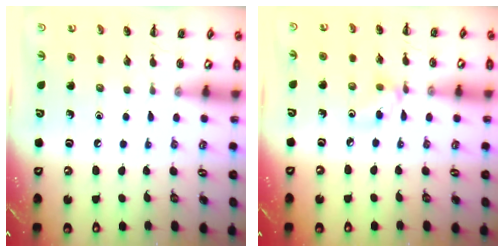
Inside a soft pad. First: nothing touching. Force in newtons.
{"total": 3.0, "press": 2.8, "slide": 1.2}